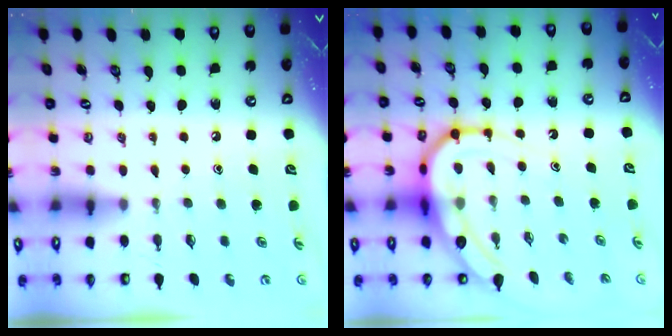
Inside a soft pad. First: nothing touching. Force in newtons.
{"total": 11.9, "press": 11.8, "slide": 1.3}